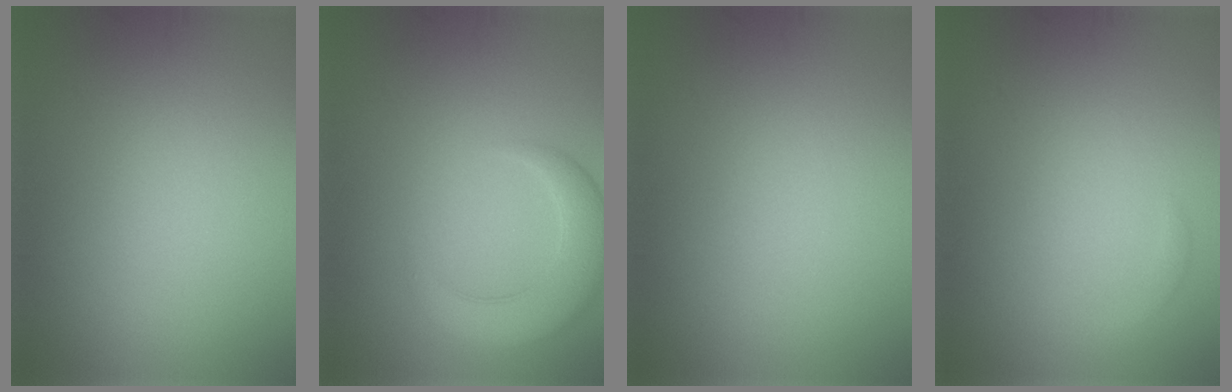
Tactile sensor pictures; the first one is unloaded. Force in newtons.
{"total": 4.7, "press": 4.7, "slide": 0.3}
{"total": 0.0}
{"total": 0.9, "press": 0.9, "slide": 0.0}